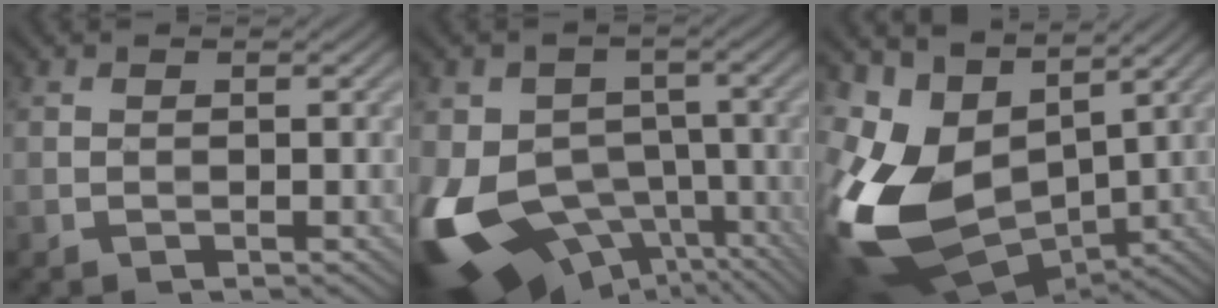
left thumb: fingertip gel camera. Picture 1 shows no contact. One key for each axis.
{"total": 17.6, "fx": -6.4, "fy": 12.6, "fz": 10.5, "tx": -0.241, "ty": -0.036, "tz": -0.082}
{"total": 14.9, "fx": 0.3, "fy": 10.0, "fz": 11.1, "tx": -0.286, "ty": -0.028, "tz": 0.018}